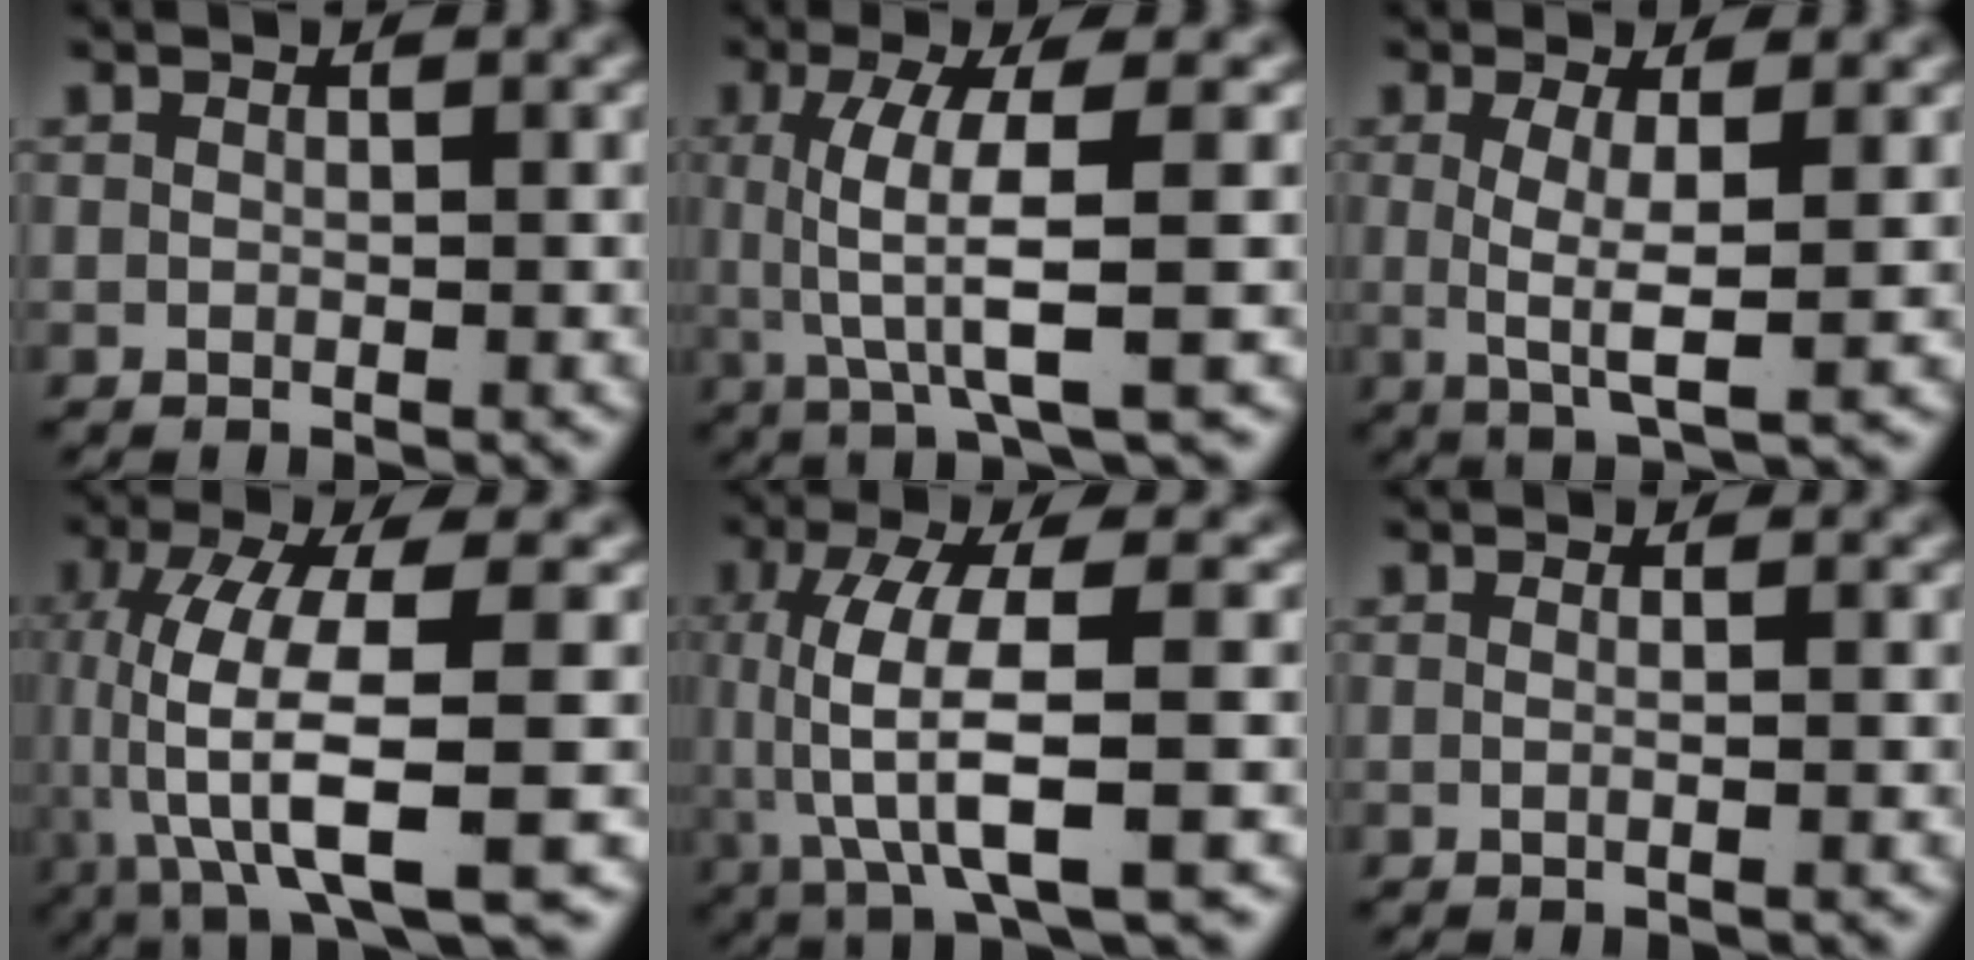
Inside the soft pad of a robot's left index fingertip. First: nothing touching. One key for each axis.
{"total": 6.2, "fx": -0.4, "fy": 1.0, "fz": 6.1, "tx": -0.111, "ty": -0.011, "tz": 0.004}
{"total": 4.4, "fx": -0.1, "fy": 0.8, "fz": 4.3, "tx": -0.081, "ty": -0.021, "tz": 0.011}
{"total": 9.8, "fx": -2.6, "fy": 4.3, "fz": 8.4, "tx": -0.187, "ty": -0.054, "tz": -0.013}
{"total": 8.1, "fx": -0.5, "fy": 2.9, "fz": 7.5, "tx": -0.157, "ty": -0.022, "tz": 0.006}
{"total": 1.0, "fx": -0.3, "fy": -0.6, "fz": 0.7, "tx": -0.015, "ty": -0.005, "tz": -0.003}